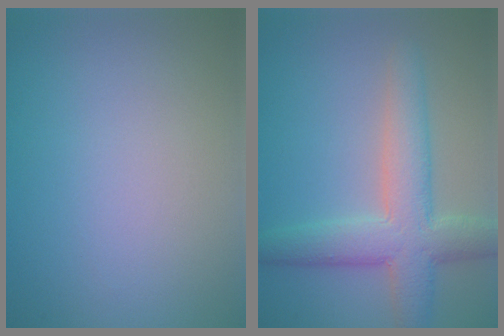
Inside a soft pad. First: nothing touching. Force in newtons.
{"total": 6.1, "press": 6.1, "slide": 0.4}